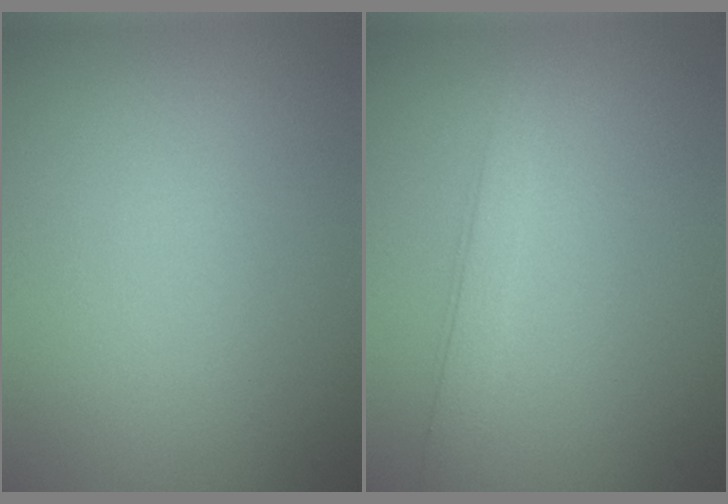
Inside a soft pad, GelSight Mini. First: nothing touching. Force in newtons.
{"total": 2.5, "press": 2.5, "slide": 0.1}